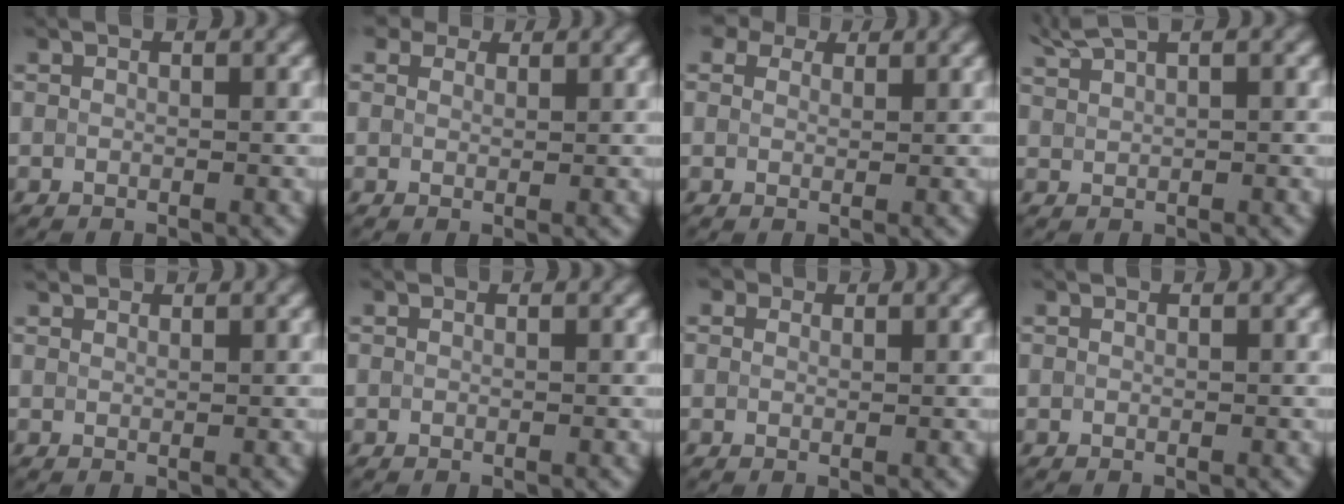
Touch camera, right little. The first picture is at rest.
{"total": 2.3, "force": [1.7, 1.4, 1.0], "torque": [-0.022, 0.015, 0.002]}
{"total": 3.5, "force": [2.2, 2.2, 1.6], "torque": [-0.034, 0.020, 0.009]}
{"total": 3.0, "force": [2.7, 0.1, 1.3], "torque": [-0.034, 0.020, 0.059]}
{"total": 0.9, "force": [0.8, 0.1, 0.1], "torque": [-0.008, 0.004, 0.011]}
{"total": 0.0}
{"total": 1.3, "force": [0.9, 0.9, 0.5], "torque": [-0.005, 0.007, -0.005]}
{"total": 0.0}